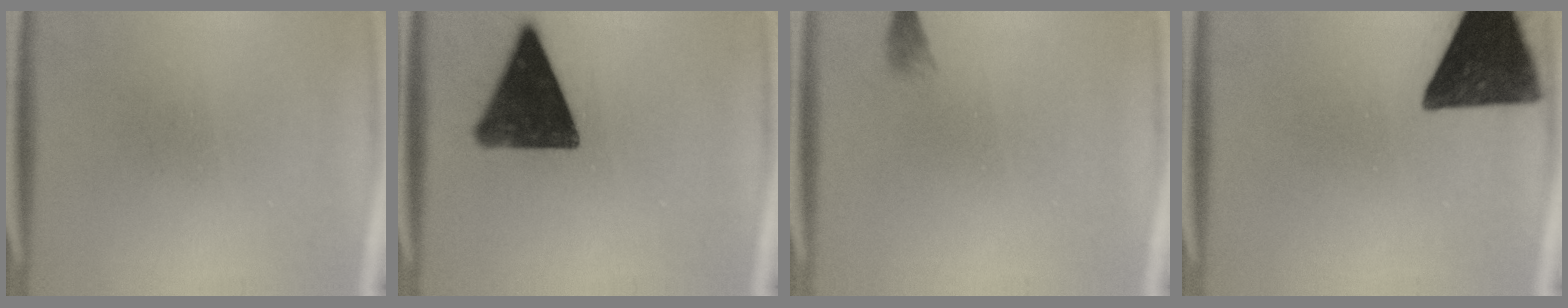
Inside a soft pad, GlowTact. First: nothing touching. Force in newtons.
{"total": 14.4}
{"total": 1.0}
{"total": 16.1}